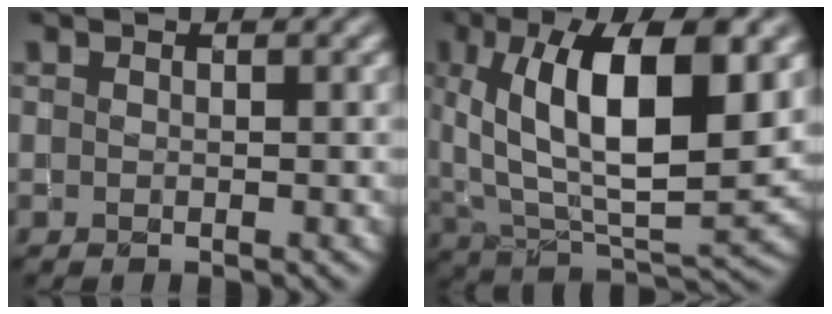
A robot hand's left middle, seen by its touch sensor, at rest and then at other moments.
{"total": 12.5, "force": [4.0, 5.2, 10.6], "torque": [-0.178, 0.003, 0.073]}